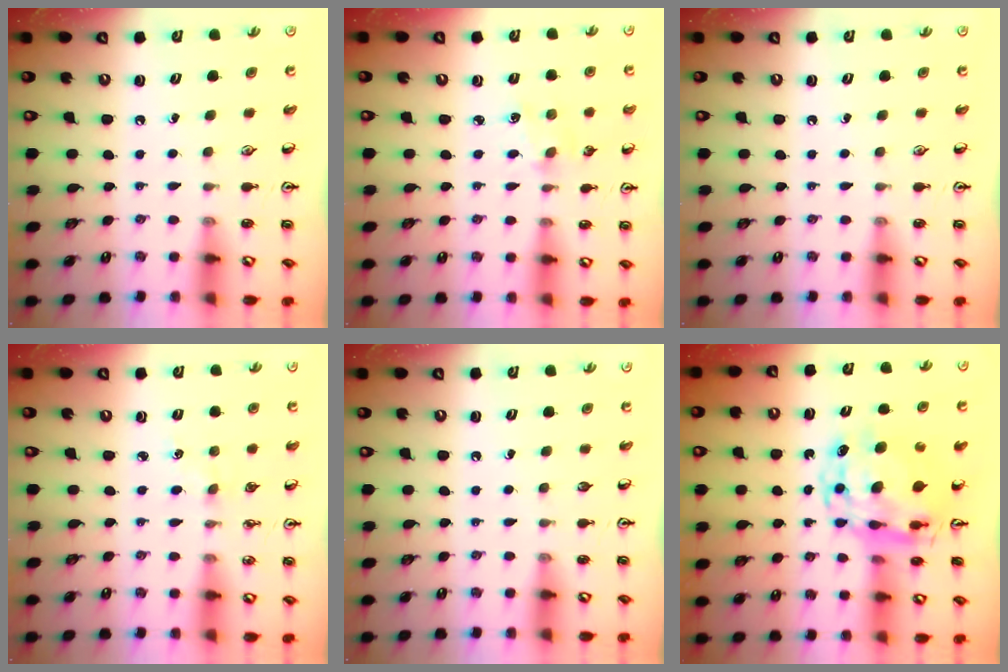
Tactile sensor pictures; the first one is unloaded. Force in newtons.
{"total": 1.7, "press": 1.7, "slide": 0.3}
{"total": 0.0}
{"total": 1.5, "press": 1.5, "slide": 0.3}
{"total": 0.0}
{"total": 11.7, "press": 11.6, "slide": 1.3}